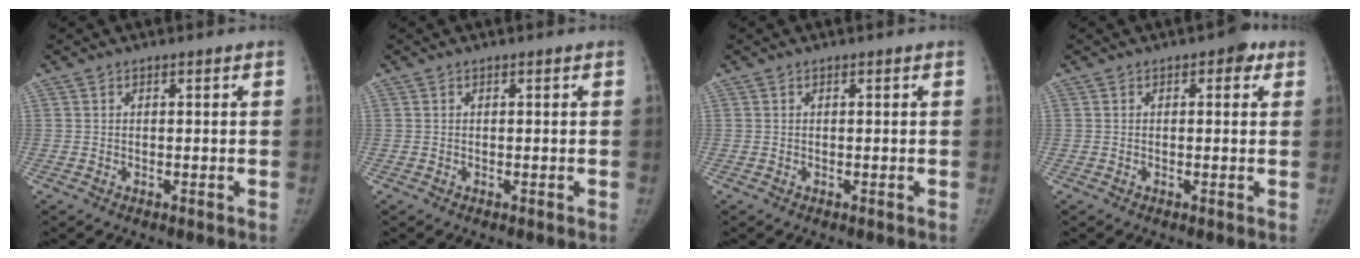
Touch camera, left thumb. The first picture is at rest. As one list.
[{"total": 0.0}, {"total": 0.0}, {"total": 3.0, "force": [1.3, 1.6, 2.2], "torque": [-0.011, 0.002, 0.008]}]